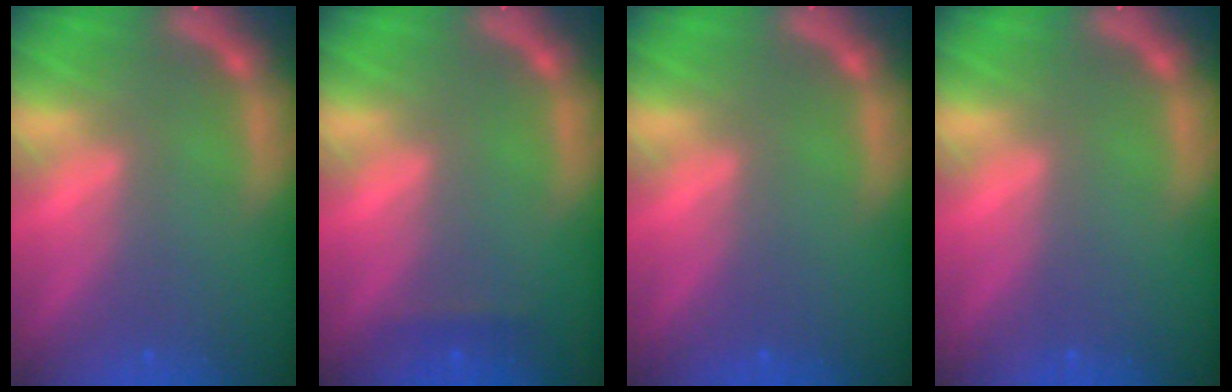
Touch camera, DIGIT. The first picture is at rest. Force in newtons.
{"total": 0.9}
{"total": 0.0}
{"total": 0.0}